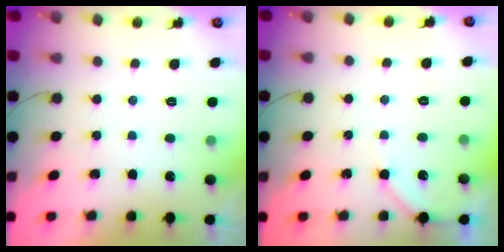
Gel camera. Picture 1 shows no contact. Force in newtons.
{"total": 4.9, "press": 4.8, "slide": 0.7}